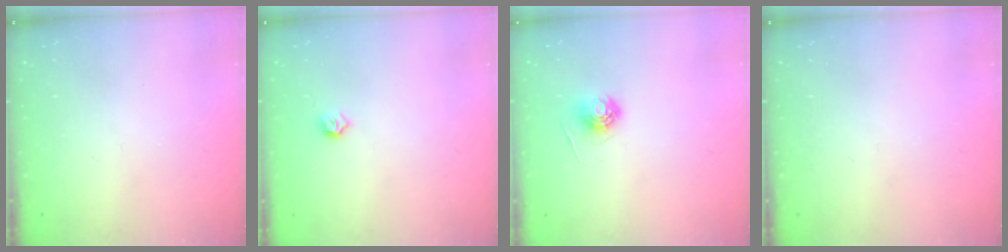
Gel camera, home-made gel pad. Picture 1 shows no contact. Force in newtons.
{"total": 3.4, "press": 3.3, "slide": 0.7}
{"total": 5.8, "press": 5.8, "slide": 0.3}
{"total": 0.0}